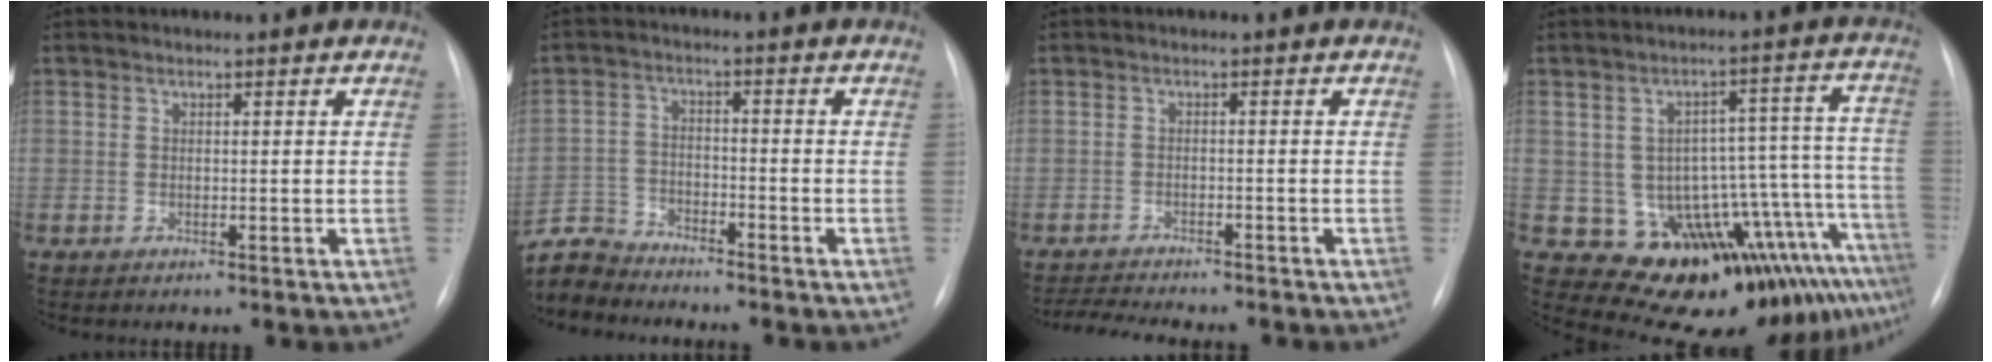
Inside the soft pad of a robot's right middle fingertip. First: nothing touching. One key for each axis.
{"total": 7.0, "fx": -6.9, "fy": 1.3, "fz": -0.5, "tx": 0.008, "ty": 0.005, "tz": -0.137}
{"total": 8.6, "fx": -7.9, "fy": 1.0, "fz": 3.2, "tx": -0.049, "ty": -0.010, "tz": -0.116}
{"total": 16.9, "fx": -9.8, "fy": 5.4, "fz": 12.7, "tx": -0.103, "ty": 0.059, "tz": -0.130}